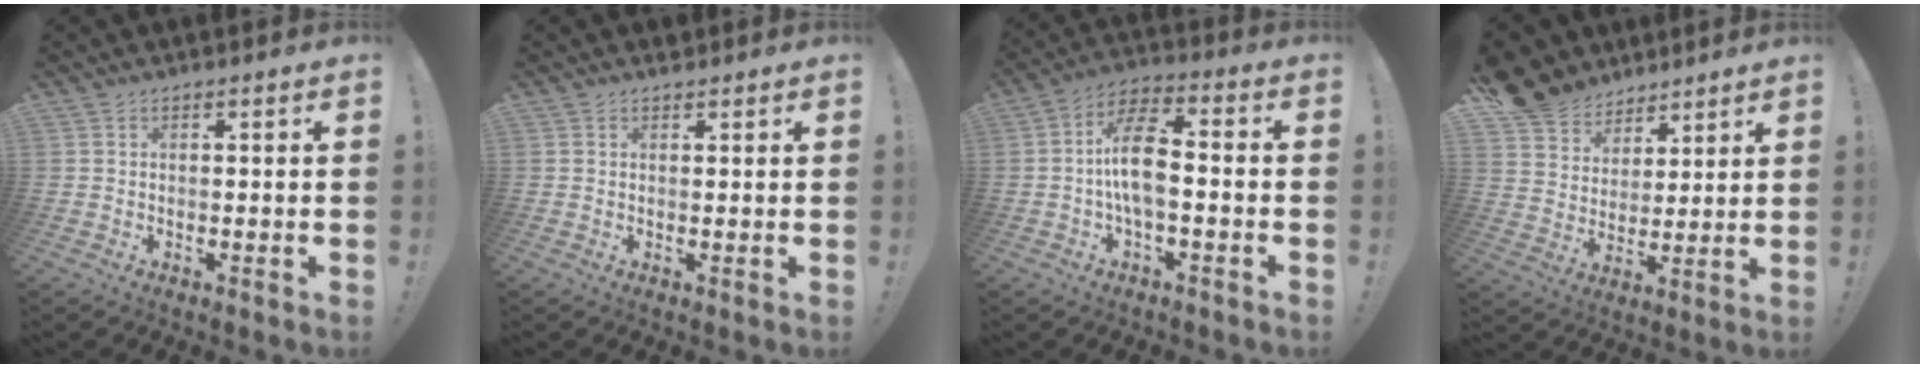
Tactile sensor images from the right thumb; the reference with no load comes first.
{"total": 1.1, "force": [1.0, 0.3, -0.1], "torque": [0.009, -0.004, 0.019]}
{"total": 11.6, "force": [-0.8, 5.1, 10.3], "torque": [-0.188, 0.011, -0.015]}
{"total": 10.5, "force": [8.1, 6.6, 1.0], "torque": [-0.024, -0.065, 0.162]}